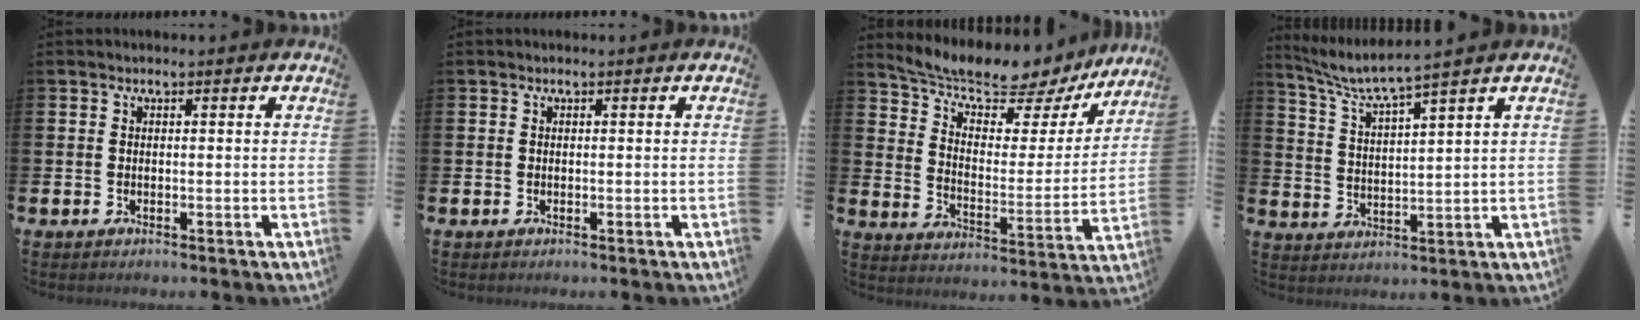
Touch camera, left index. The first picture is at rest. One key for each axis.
{"total": 0.0}
{"total": 8.7, "fx": 8.0, "fy": 1.9, "fz": 2.9, "tx": -0.086, "ty": -0.061, "tz": 0.130}
{"total": 4.8, "fx": 4.3, "fy": -0.5, "fz": 2.0, "tx": -0.062, "ty": -0.028, "tz": 0.070}